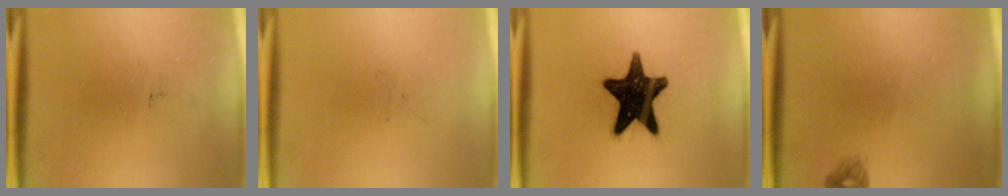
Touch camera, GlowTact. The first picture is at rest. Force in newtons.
{"total": 0.0}
{"total": 16.8}
{"total": 0.8}